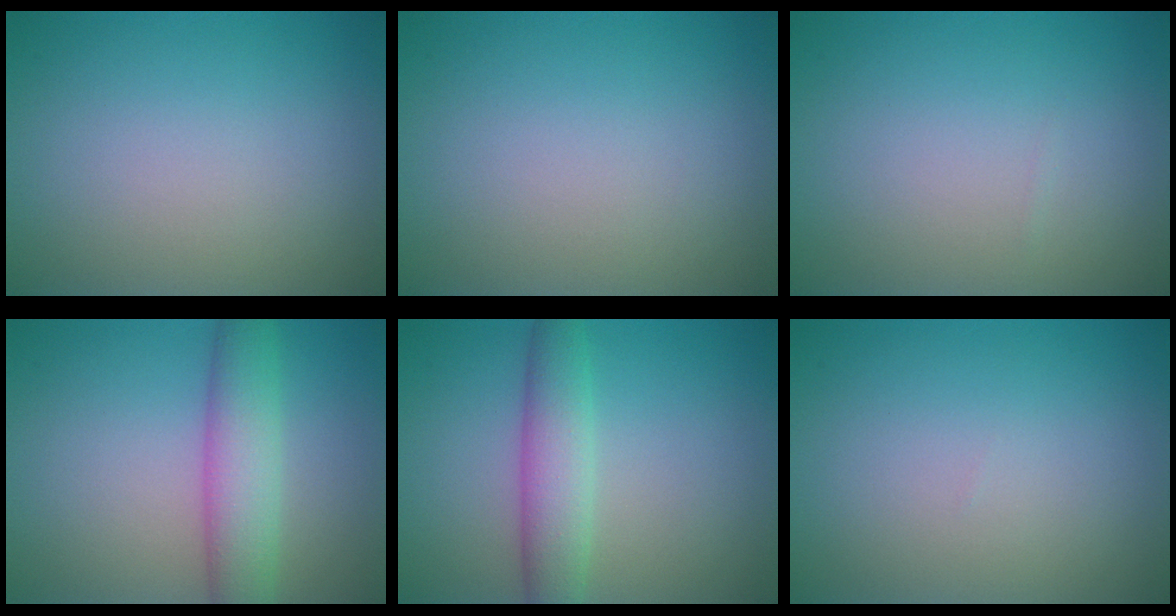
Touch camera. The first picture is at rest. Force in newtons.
{"total": 0.0}
{"total": 0.0}
{"total": 5.0, "press": 5.0, "slide": 0.4}
{"total": 4.1, "press": 4.1, "slide": 0.1}
{"total": 0.0}